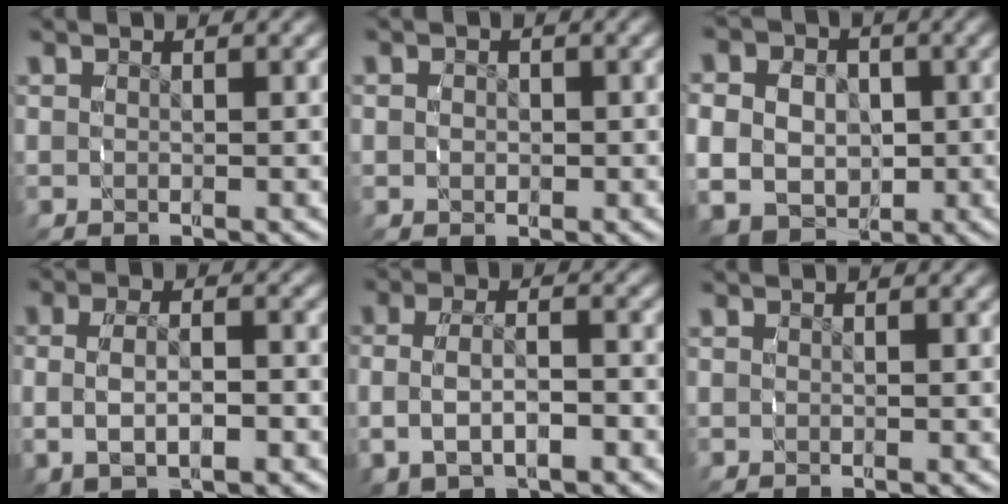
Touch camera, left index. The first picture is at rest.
{"total": 1.2, "force": [0.0, 1.1, 0.4], "torque": [-0.006, 0.000, -0.001]}
{"total": 9.9, "force": [-1.4, 8.7, 4.5], "torque": [-0.106, -0.046, -0.016]}
{"total": 4.1, "force": [-0.9, 2.5, 3.1], "torque": [-0.061, -0.002, -0.013]}
{"total": 4.3, "force": [-1.3, 2.7, 3.0], "torque": [-0.064, -0.005, -0.021]}
{"total": 0.0}